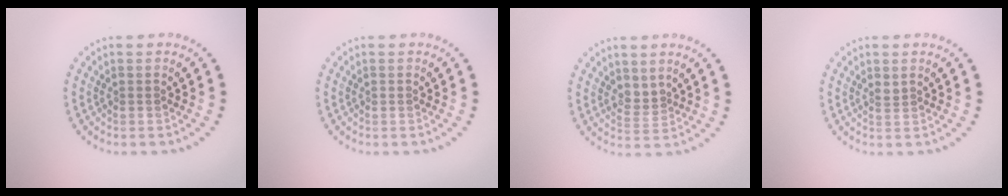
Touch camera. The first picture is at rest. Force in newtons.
{"total": 0.0}
{"total": 1.5, "press": 1.0, "slide": 1.1}
{"total": 0.8, "press": 0.3, "slide": 0.7}